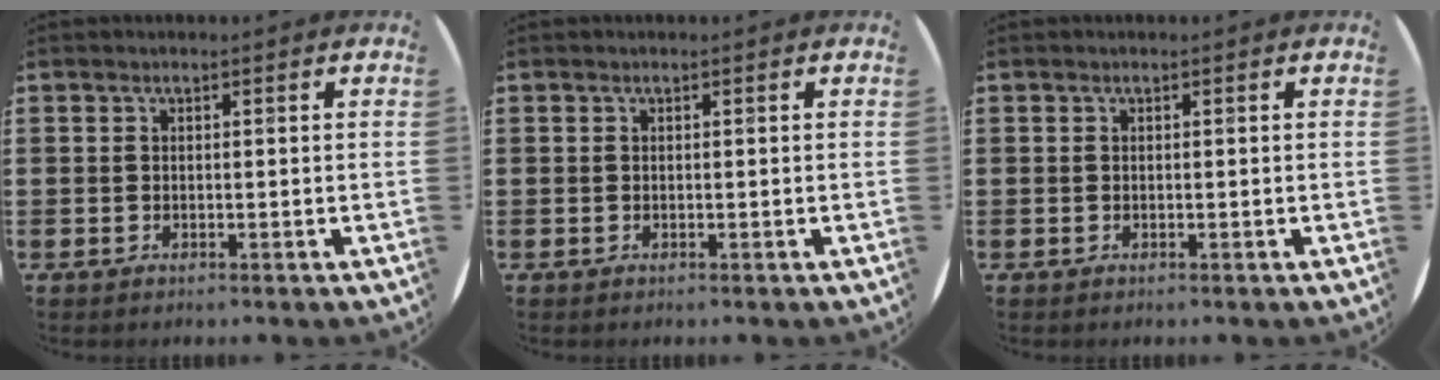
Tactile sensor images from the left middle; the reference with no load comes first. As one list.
[{"total": 0.0}, {"total": 0.0}]